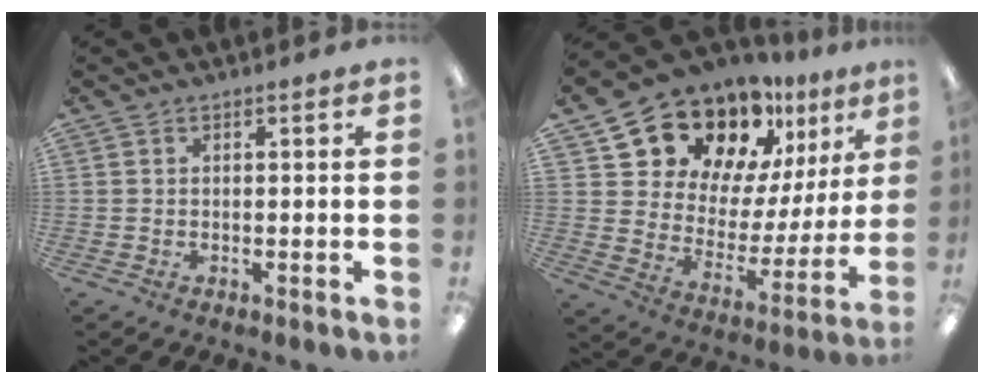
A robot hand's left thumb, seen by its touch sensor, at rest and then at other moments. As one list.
[{"total": 17.0, "force": [14.7, 7.5, 3.8], "torque": [-0.091, -0.128, 0.268]}]